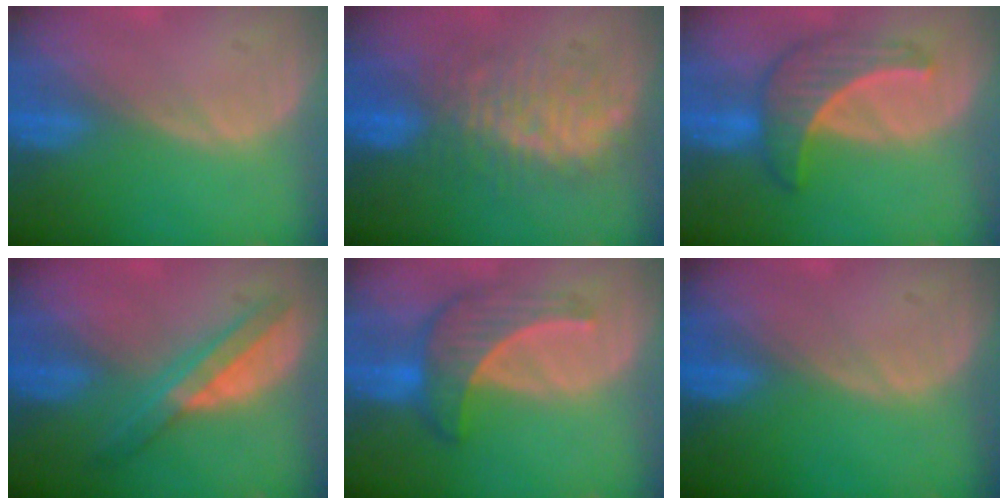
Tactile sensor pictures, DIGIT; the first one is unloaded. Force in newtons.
{"total": 8.1, "press": 8.1, "slide": 0.2}
{"total": 6.4, "press": 6.4, "slide": 0.8}
{"total": 6.6, "press": 5.7, "slide": 3.4}
{"total": 7.2, "press": 6.7, "slide": 2.8}
{"total": 0.0}